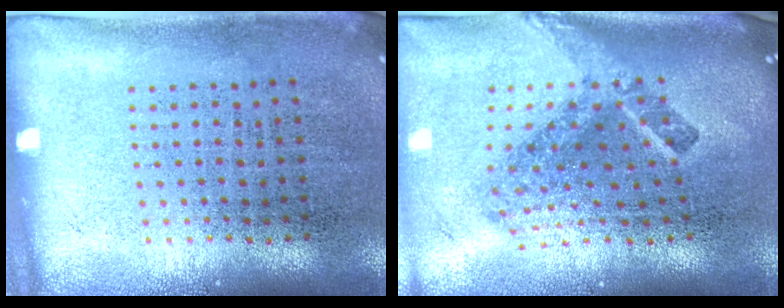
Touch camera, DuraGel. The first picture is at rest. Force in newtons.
{"total": 2.7, "press": 1.7, "slide": 2.1}